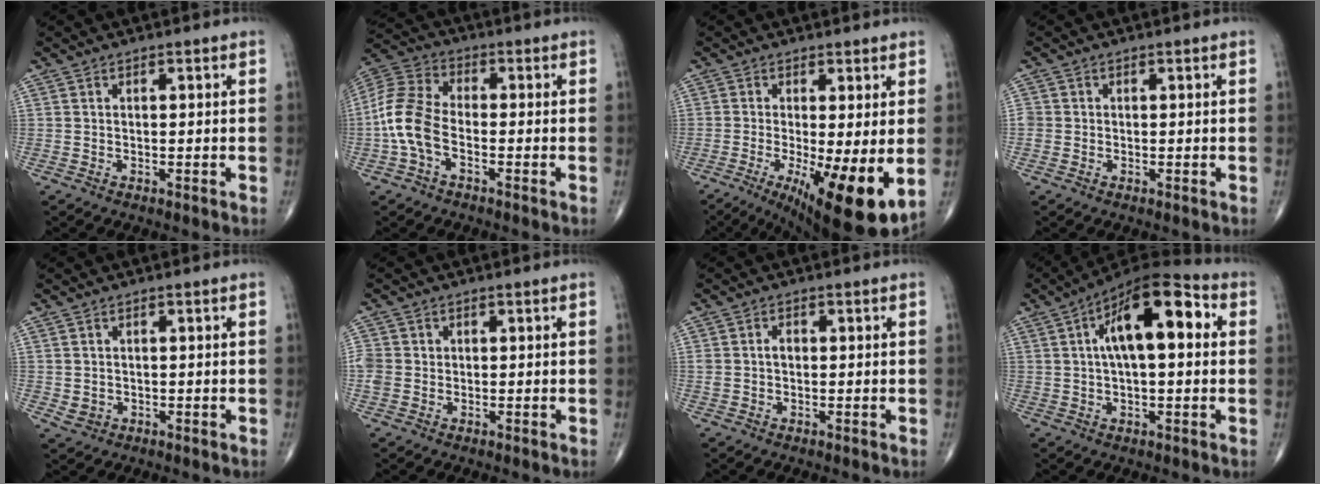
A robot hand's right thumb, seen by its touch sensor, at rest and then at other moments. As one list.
[{"total": 10.0, "force": [-2.6, 5.6, 7.9], "torque": [-0.174, 0.027, -0.063]}, {"total": 13.9, "force": [-3.1, 3.4, 13.1], "torque": [-0.190, -0.025, -0.036]}, {"total": 1.5, "force": [-0.2, 1.4, 0.4], "torque": [-0.001, 0.004, -0.004]}, {"total": 2.2, "force": [-0.2, 2.0, 0.9], "torque": [-0.011, -0.001, 0.006]}, {"total": 3.4, "force": [0.1, 3.1, 1.5], "torque": [-0.029, 0.009, 0.005]}, {"total": 2.1, "force": [0.2, 1.5, 1.5], "torque": [-0.029, 0.008, 0.006]}, {"total": 16.0, "force": [3.7, 6.6, 14.1], "torque": [-0.211, 0.031, 0.049]}]